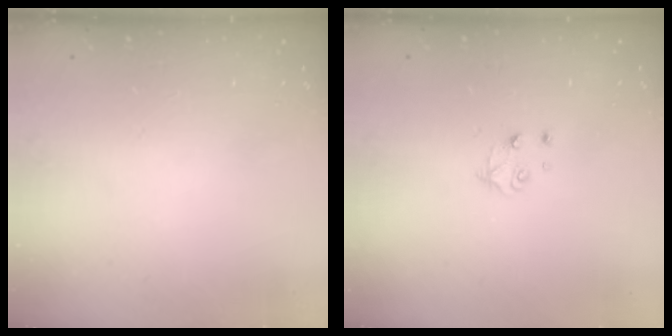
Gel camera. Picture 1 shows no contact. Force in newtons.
{"total": 4.3, "press": 4.3, "slide": 0.5}